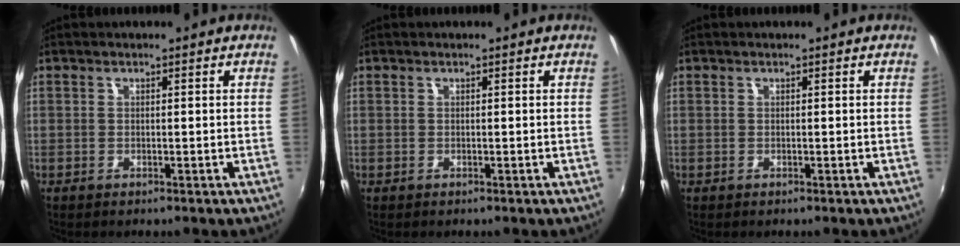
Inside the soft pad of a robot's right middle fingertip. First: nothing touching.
{"total": 0.0}
{"total": 0.0}